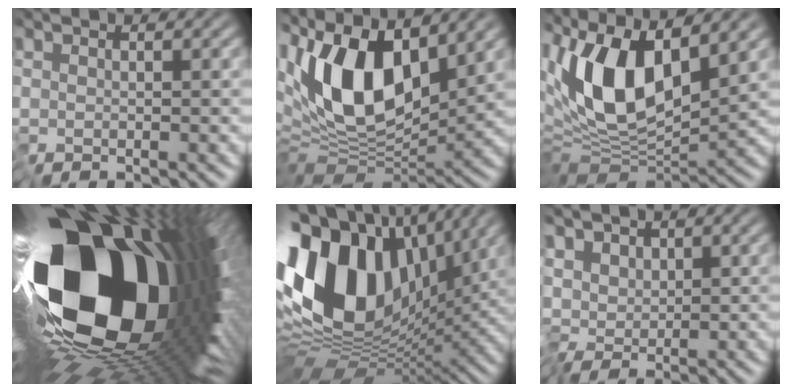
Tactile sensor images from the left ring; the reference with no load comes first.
{"total": 11.8, "force": [3.4, 5.7, 9.8], "torque": [-0.174, 0.002, 0.050]}
{"total": 10.9, "force": [2.8, 4.4, 9.6], "torque": [-0.180, 0.006, 0.042]}
{"total": 21.0, "force": [0.5, 11.2, 17.8], "torque": [-0.286, -0.068, 0.005]}
{"total": 15.9, "force": [3.2, 10.6, 11.5], "torque": [-0.249, 0.020, 0.046]}
{"total": 2.4, "force": [-0.1, 2.0, 1.4], "torque": [-0.021, 0.013, -0.014]}